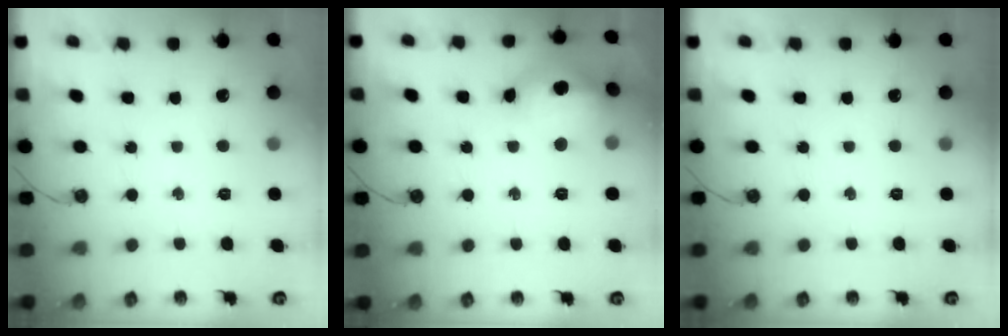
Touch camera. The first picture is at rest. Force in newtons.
{"total": 15.7, "press": 15.5, "slide": 2.2}
{"total": 0.0}